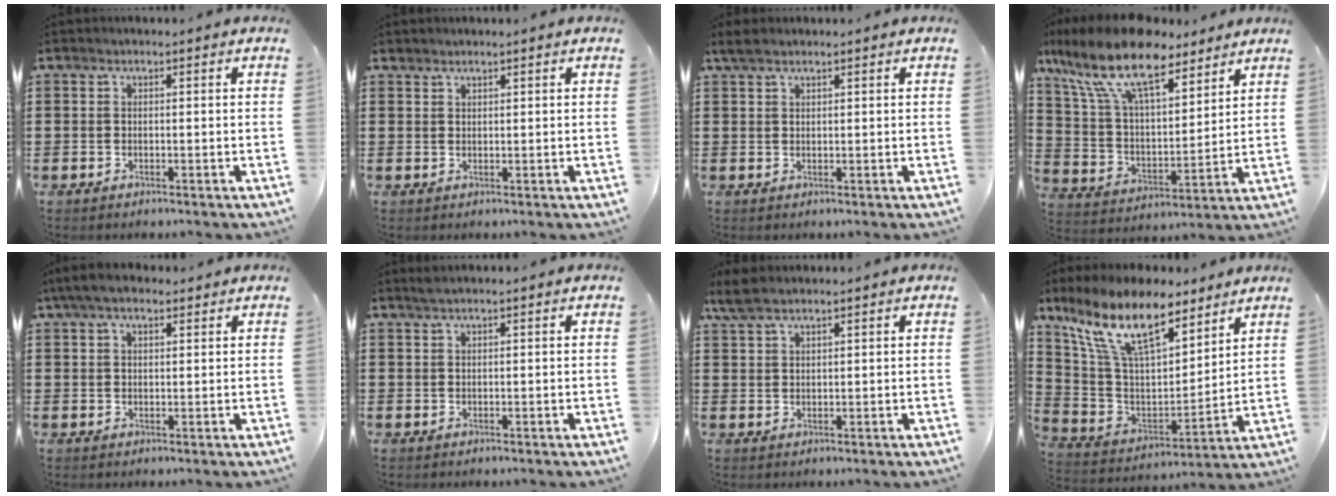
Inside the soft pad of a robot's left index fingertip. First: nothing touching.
{"total": 0.9, "force": [0.9, 0.0, 0.1], "torque": [-0.002, -0.002, 0.019]}
{"total": 2.1, "force": [1.4, 0.5, 1.4], "torque": [-0.029, 0.003, 0.027]}
{"total": 14.5, "force": [10.3, 4.7, 9.1], "torque": [-0.224, -0.044, 0.178]}
{"total": 4.2, "force": [2.7, 1.7, 2.7], "torque": [-0.059, 0.009, 0.050]}
{"total": 1.0, "force": [0.6, -0.1, 0.8], "torque": [-0.015, 0.001, 0.011]}
{"total": 3.2, "force": [2.1, 1.0, 2.2], "torque": [-0.048, 0.004, 0.041]}
{"total": 13.6, "force": [9.3, 4.4, 8.9], "torque": [-0.210, -0.040, 0.165]}